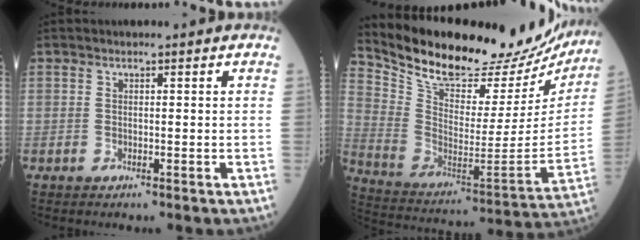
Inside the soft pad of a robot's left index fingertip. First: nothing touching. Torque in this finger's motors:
{"motor_torque": [1.00, -1.14, 0.55, 0.08]}